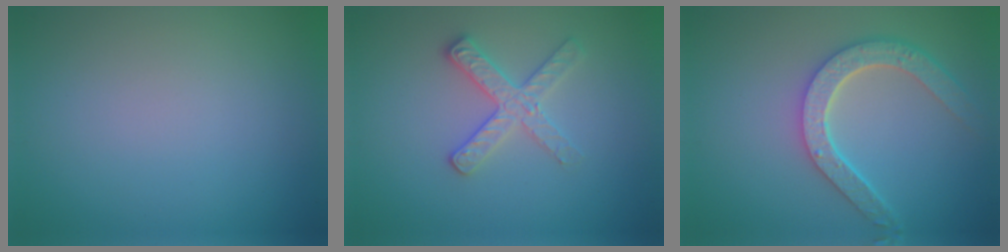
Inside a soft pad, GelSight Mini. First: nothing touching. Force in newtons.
{"total": 2.7, "press": 2.6, "slide": 0.9}
{"total": 4.8, "press": 3.9, "slide": 2.8}